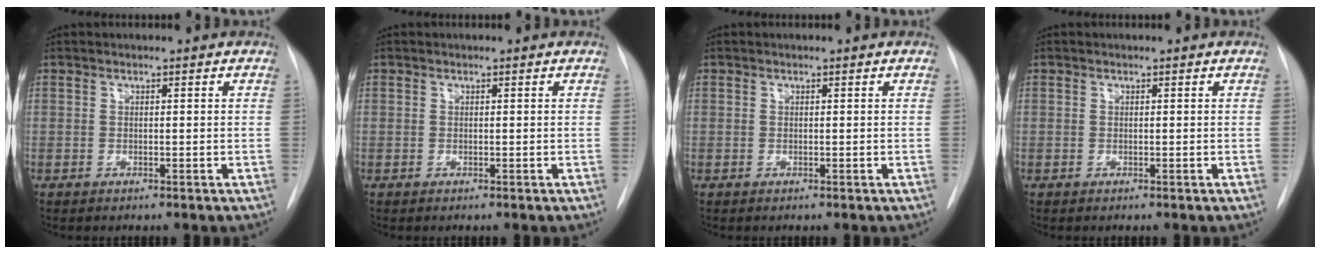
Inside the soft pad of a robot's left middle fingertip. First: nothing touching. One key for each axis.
{"total": 0.0}
{"total": 0.0}
{"total": 0.0}